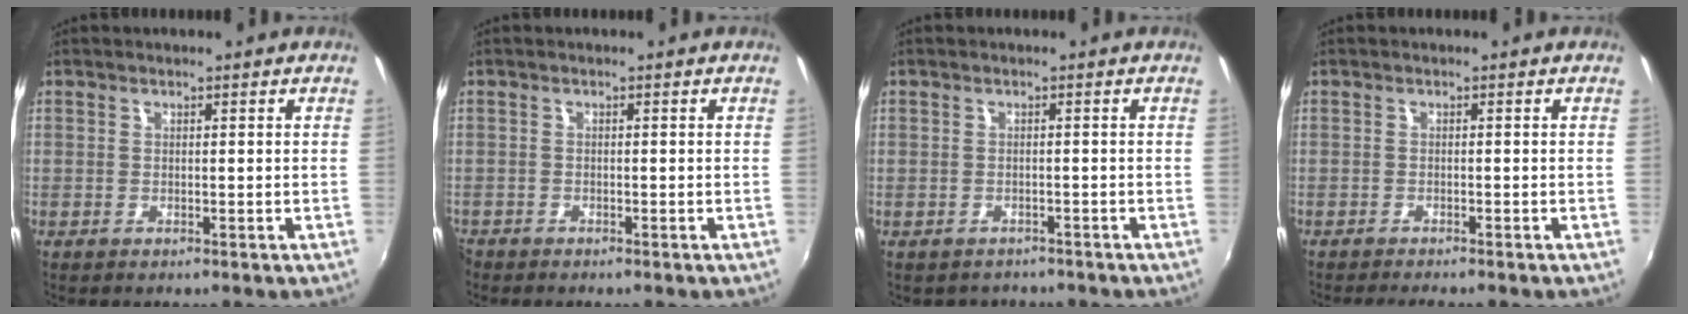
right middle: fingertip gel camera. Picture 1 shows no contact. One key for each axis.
{"total": 1.5, "fx": -1.4, "fy": 0.7, "fz": 0.1, "tx": -0.009, "ty": -0.005, "tz": -0.028}
{"total": 2.3, "fx": -1.7, "fy": 1.5, "fz": -0.1, "tx": -0.006, "ty": 0.002, "tz": -0.024}
{"total": 3.3, "fx": -3.0, "fy": 0.1, "fz": 1.4, "tx": -0.033, "ty": -0.015, "tz": -0.051}